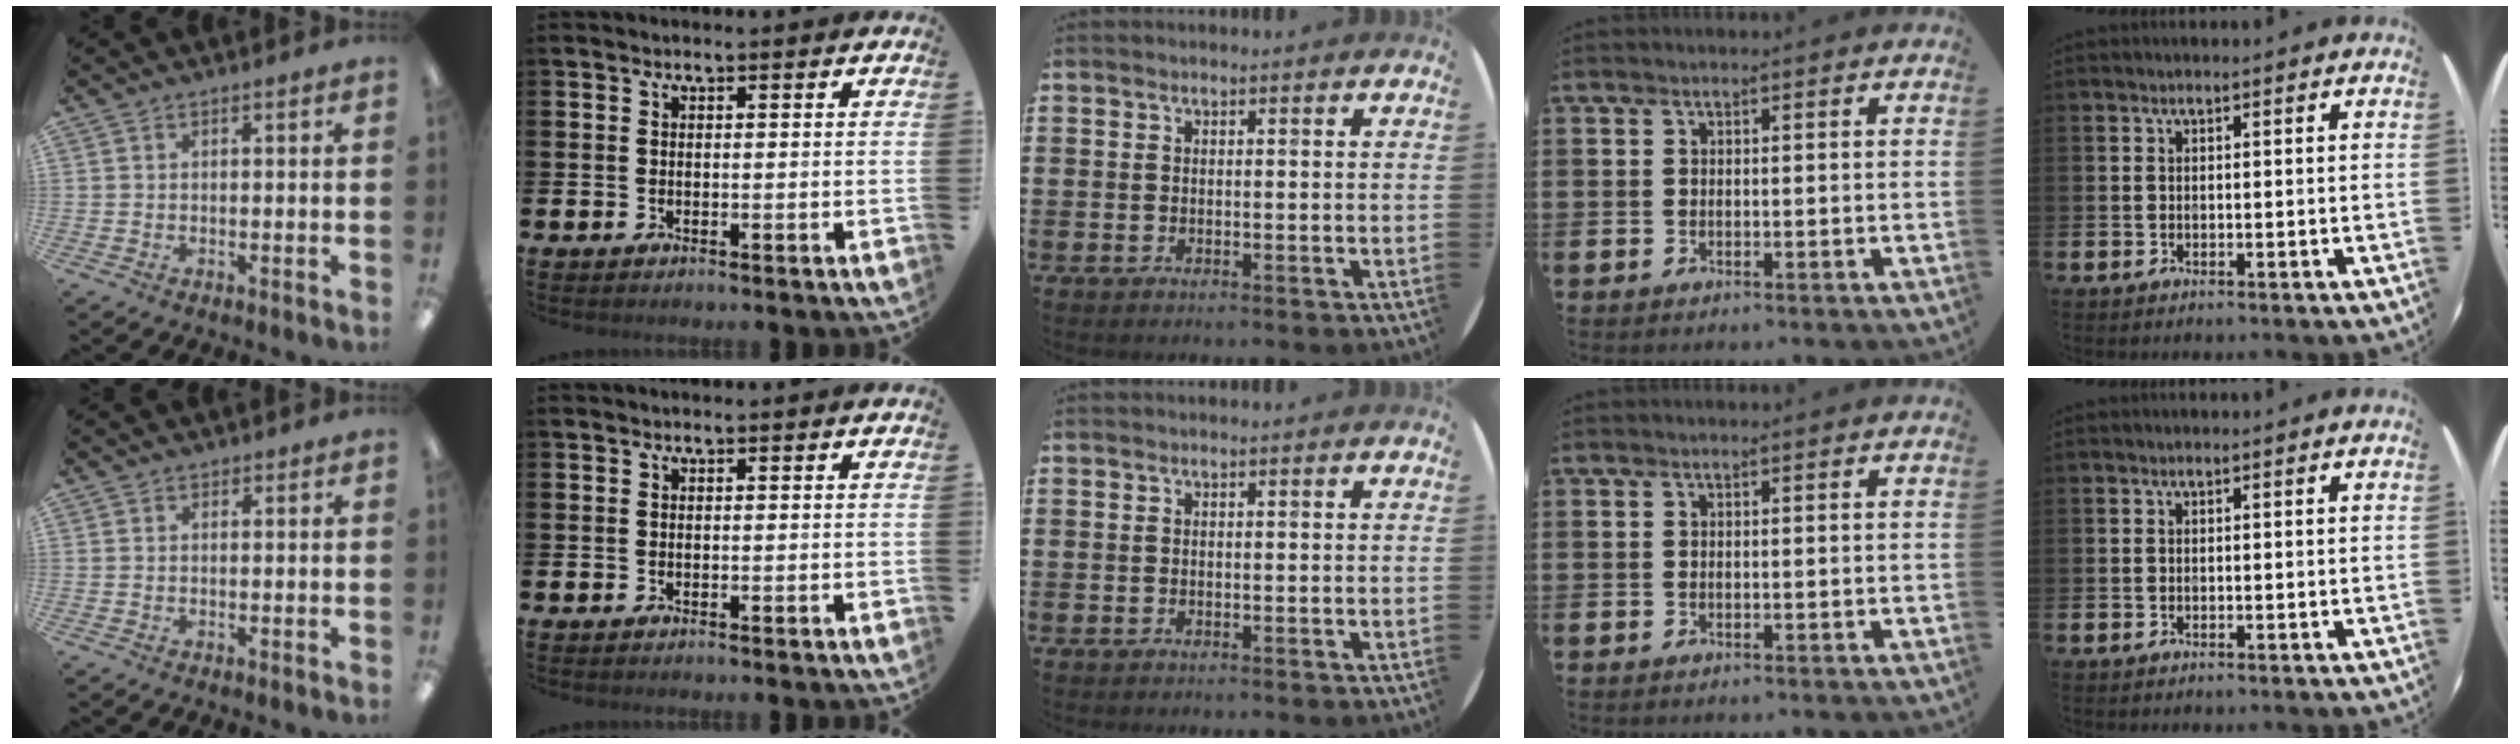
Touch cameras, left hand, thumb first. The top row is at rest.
{}